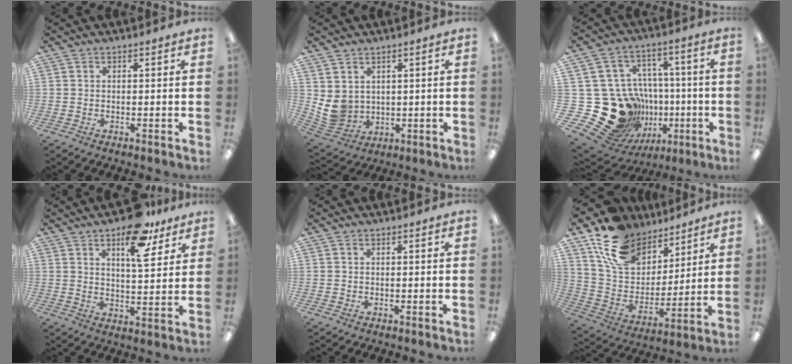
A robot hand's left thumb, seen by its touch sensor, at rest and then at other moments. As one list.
[{"total": 6.6, "force": [2.2, 5.8, 2.5], "torque": [-0.072, -0.014, 0.048]}, {"total": 29.1, "force": [-6.0, 24.2, 15.1], "torque": [-0.265, -0.001, -0.011]}, {"total": 14.1, "force": [8.8, 6.0, 9.2], "torque": [-0.128, -0.037, 0.147]}, {"total": 0.0}, {"total": 17.2, "force": [11.7, 10.7, 6.9], "torque": [-0.137, -0.063, 0.219]}]